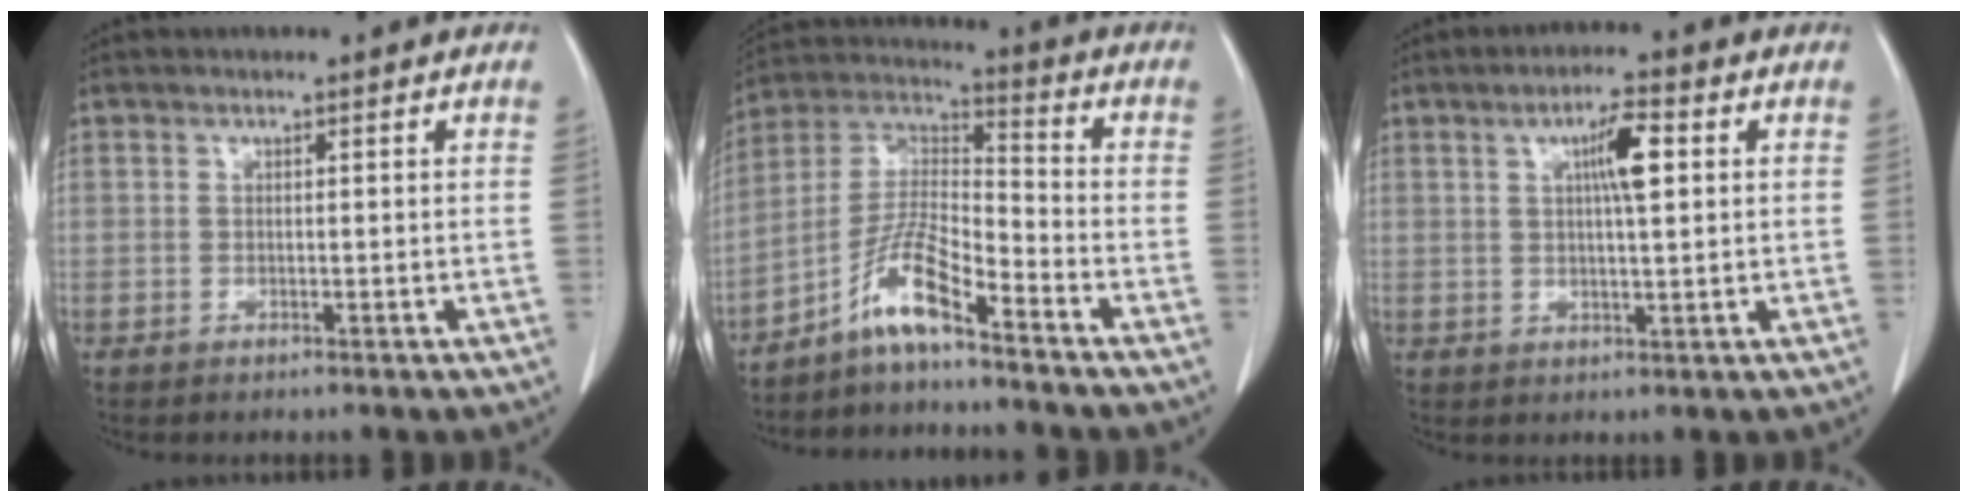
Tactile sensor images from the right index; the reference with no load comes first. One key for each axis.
{"total": 8.8, "fx": -6.2, "fy": 0.9, "fz": 6.2, "tx": -0.133, "ty": 0.012, "tz": -0.122}
{"total": 5.5, "fx": 1.6, "fy": 0.8, "fz": 5.2, "tx": -0.090, "ty": 0.006, "tz": 0.027}